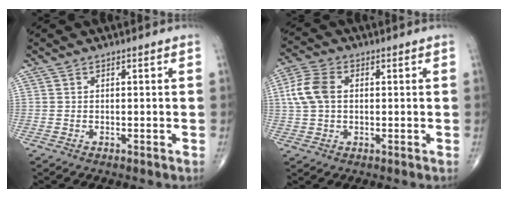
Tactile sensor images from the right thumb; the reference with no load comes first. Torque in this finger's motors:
{"motor_torque": [-0.27, 0.51, 0.72, 0.08, 0.10]}